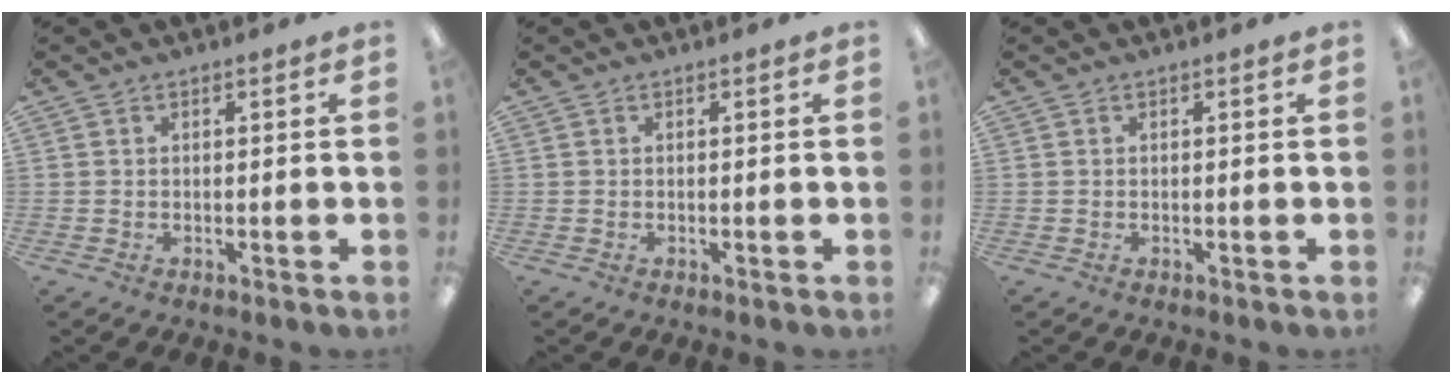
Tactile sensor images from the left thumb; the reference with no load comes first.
{"total": 0.0}
{"total": 0.0}